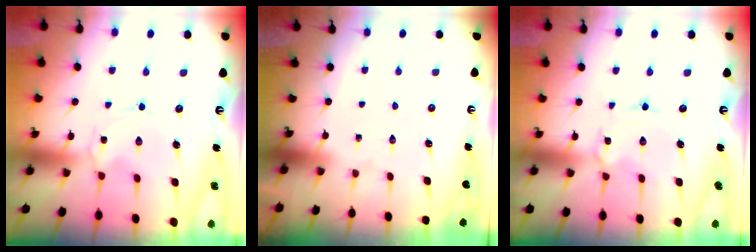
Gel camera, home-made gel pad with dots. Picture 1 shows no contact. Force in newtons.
{"total": 0.0}
{"total": 2.1, "press": 2.1, "slide": 0.4}